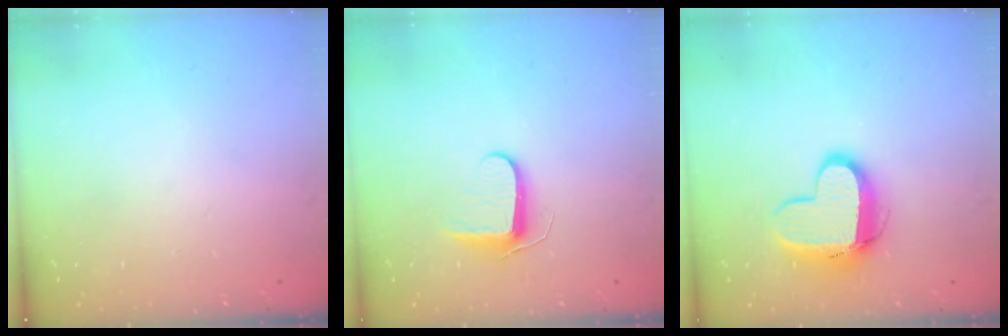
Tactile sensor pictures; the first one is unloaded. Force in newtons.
{"total": 7.7, "press": 7.6, "slide": 0.8}
{"total": 11.4, "press": 11.4, "slide": 1.1}